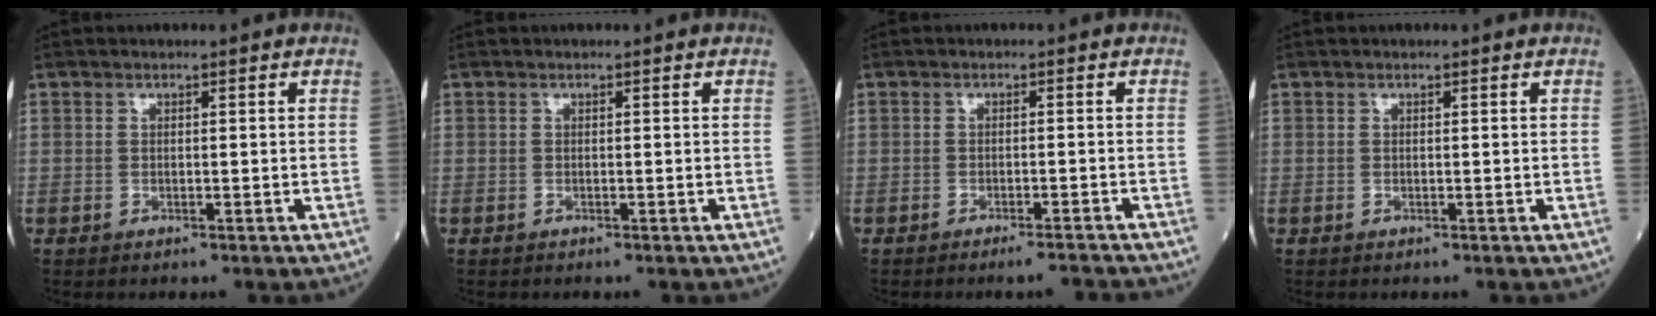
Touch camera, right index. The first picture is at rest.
{"total": 0.0}
{"total": 3.5, "force": [-3.3, -0.4, 1.1], "torque": [-0.008, -0.007, -0.048]}
{"total": 0.0}